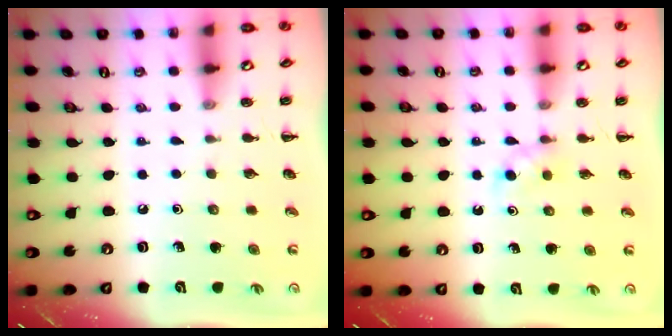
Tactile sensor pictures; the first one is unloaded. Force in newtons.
{"total": 3.3, "press": 3.1, "slide": 0.9}